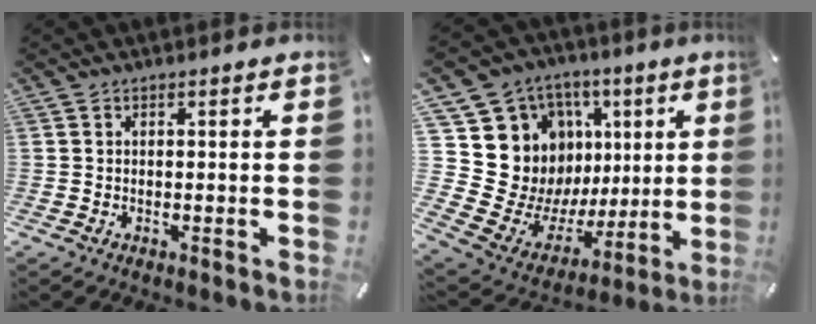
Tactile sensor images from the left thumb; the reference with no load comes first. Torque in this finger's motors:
{"motor_torque": [1.96, 1.78, 0.48, -0.03, 0.06]}